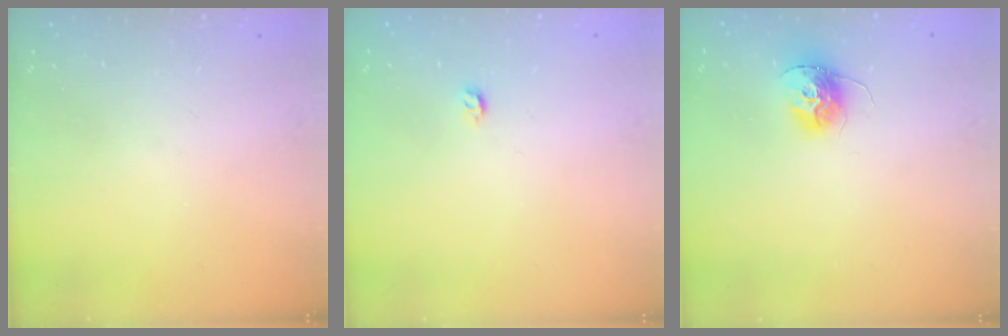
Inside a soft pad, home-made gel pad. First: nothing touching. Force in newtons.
{"total": 3.5, "press": 3.4, "slide": 0.6}
{"total": 12.3, "press": 12.2, "slide": 0.9}